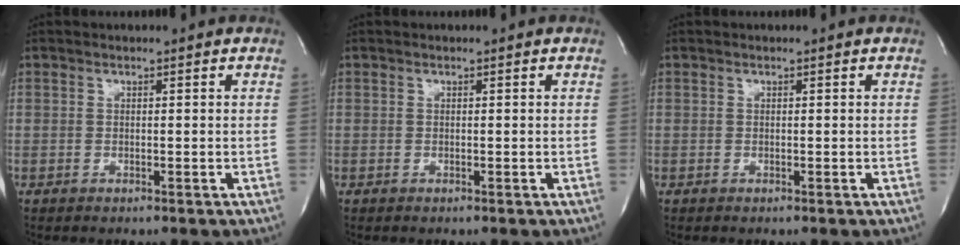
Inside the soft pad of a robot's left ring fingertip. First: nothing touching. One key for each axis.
{"total": 0.0}
{"total": 0.0}